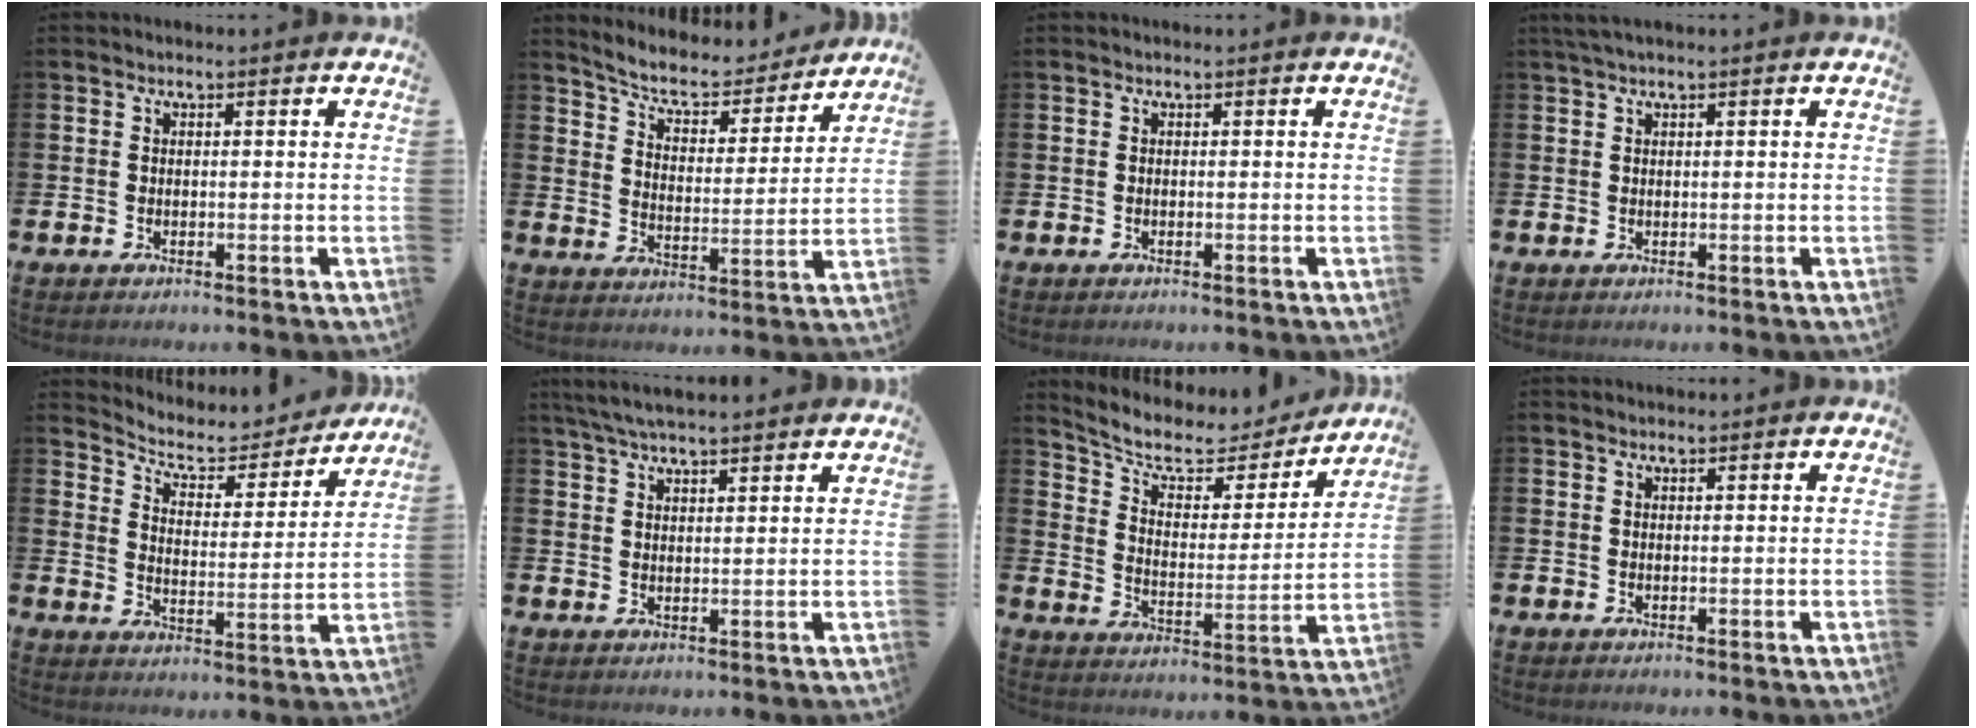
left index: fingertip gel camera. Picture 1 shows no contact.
{"total": 6.3, "force": [5.7, 2.0, 1.7], "torque": [-0.056, -0.044, 0.091]}
{"total": 0.0}
{"total": 1.2, "force": [0.9, 0.0, 0.8], "torque": [-0.020, 0.004, 0.017]}
{"total": 6.5, "force": [6.0, 2.2, 1.4], "torque": [-0.053, -0.045, 0.099]}
{"total": 5.2, "force": [4.8, 0.6, 1.7], "torque": [-0.048, -0.009, 0.090]}
{"total": 7.6, "force": [6.4, 3.0, 2.6], "torque": [-0.079, -0.045, 0.105]}
{"total": 0.7, "force": [0.7, 0.0, 0.0], "torque": [0.013, -0.004, 0.009]}